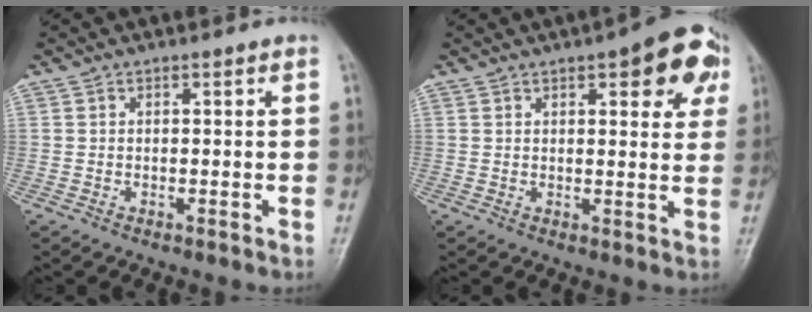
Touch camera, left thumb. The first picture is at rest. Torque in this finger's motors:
{"motor_torque": [0.33, 0.30, 0.29, 0.05, 0.16]}